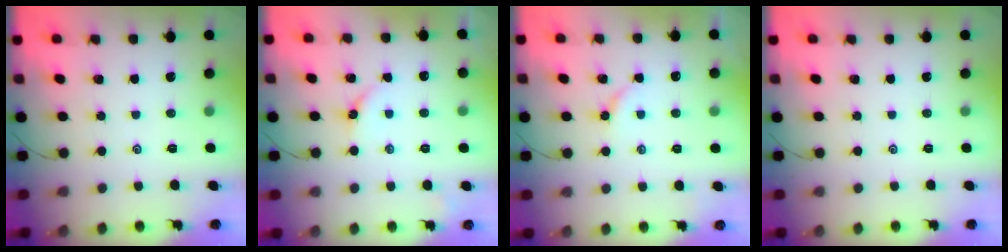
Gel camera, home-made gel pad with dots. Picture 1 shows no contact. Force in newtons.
{"total": 4.0, "press": 4.0, "slide": 0.5}
{"total": 2.7, "press": 2.6, "slide": 0.5}
{"total": 0.0}